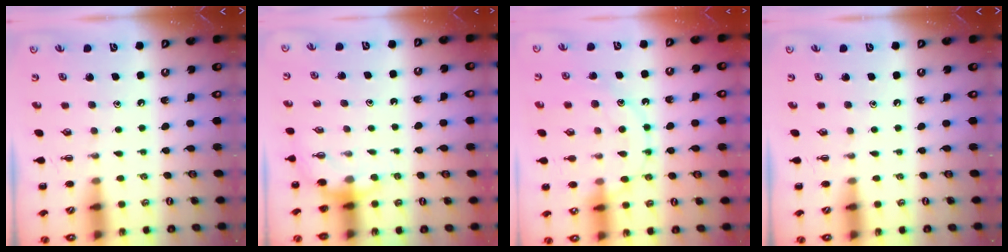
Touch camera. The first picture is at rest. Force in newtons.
{"total": 4.6, "press": 4.5, "slide": 1.0}
{"total": 14.6, "press": 14.6, "slide": 0.6}
{"total": 0.0}